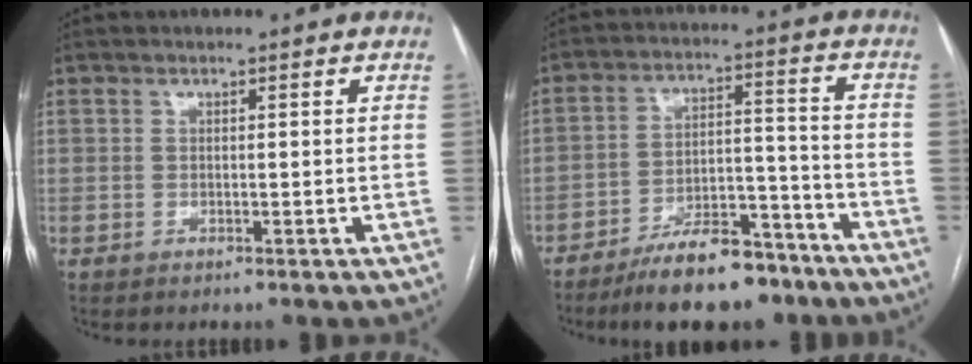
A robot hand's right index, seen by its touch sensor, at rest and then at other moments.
{"total": 13.0, "force": [-10.1, 4.3, 6.9], "torque": [-0.102, 0.025, -0.164]}